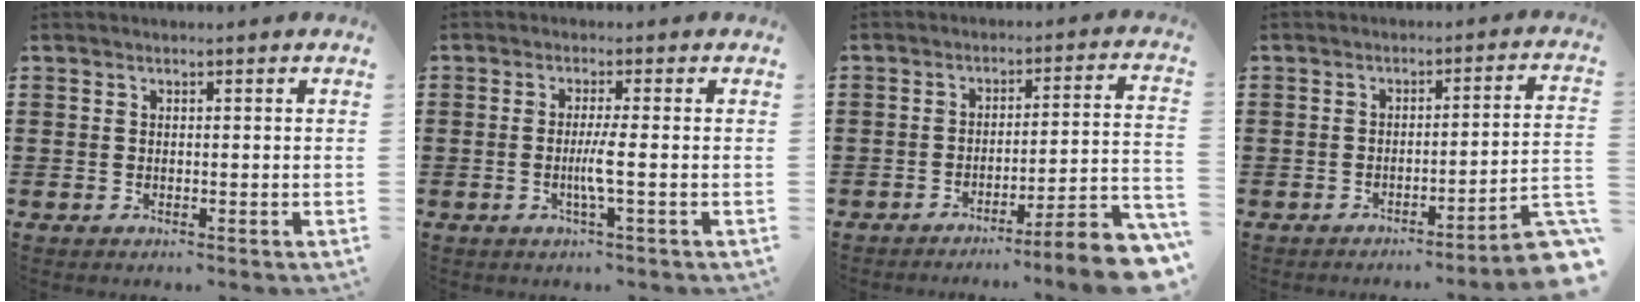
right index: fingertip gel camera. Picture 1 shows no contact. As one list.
[{"total": 3.3, "force": [-0.7, -0.4, 3.2], "torque": [-0.064, -0.011, -0.019]}, {"total": 6.9, "force": [-5.1, -0.3, 4.6], "torque": [-0.070, -0.012, -0.100]}, {"total": 4.6, "force": [-3.2, -0.3, 3.3], "torque": [-0.059, -0.021, -0.064]}]